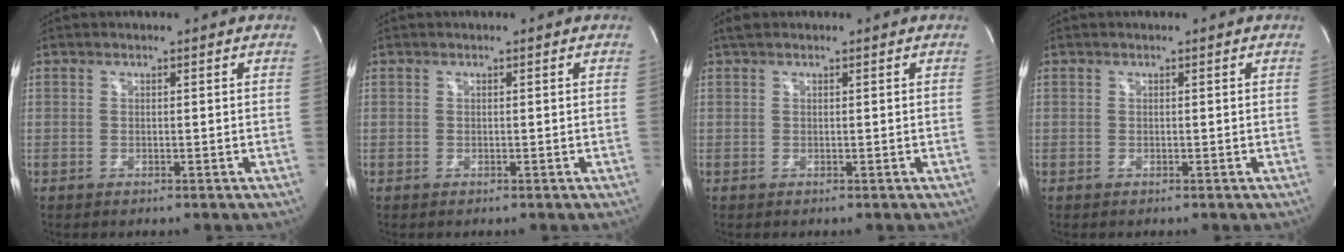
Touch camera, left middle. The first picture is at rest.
{"total": 0.0}
{"total": 1.1, "force": [0.9, 0.4, 0.4], "torque": [-0.013, 0.015, 0.017]}
{"total": 0.0}